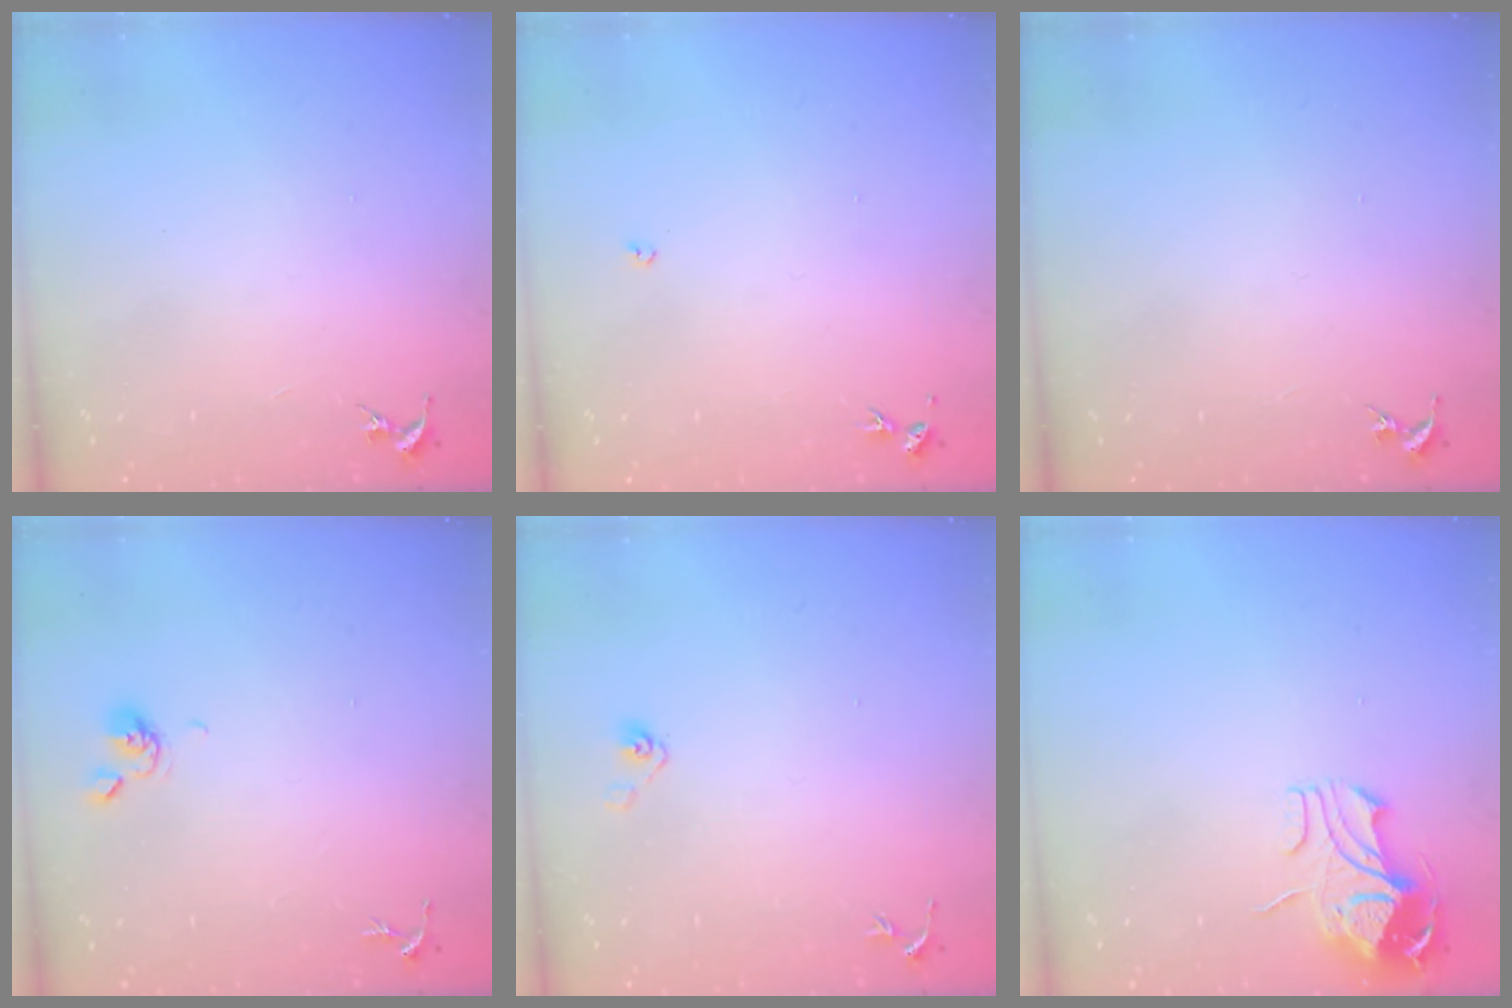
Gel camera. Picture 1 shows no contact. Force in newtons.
{"total": 2.7, "press": 2.7, "slide": 0.5}
{"total": 0.0}
{"total": 4.7, "press": 4.7, "slide": 0.7}
{"total": 4.0, "press": 3.3, "slide": 2.2}
{"total": 10.0, "press": 9.9, "slide": 0.6}